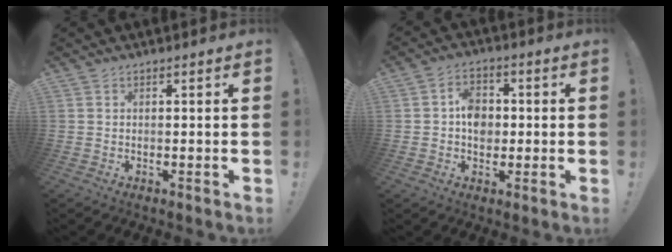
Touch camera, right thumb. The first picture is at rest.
{"total": 7.6, "force": [-0.1, 6.1, 4.6], "torque": [-0.056, 0.009, -0.001]}